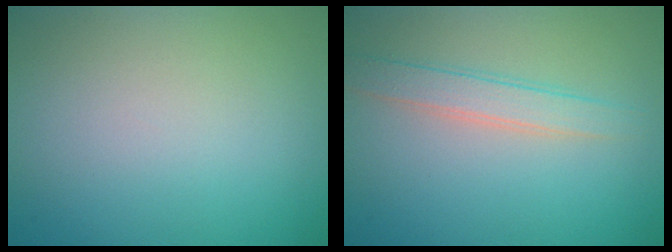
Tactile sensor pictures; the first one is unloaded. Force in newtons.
{"total": 2.4, "press": 2.4, "slide": 0.1}